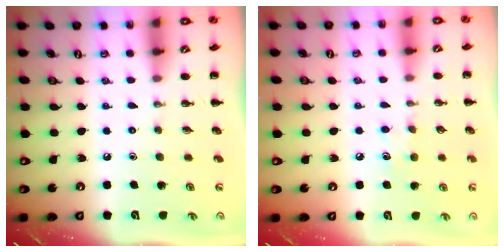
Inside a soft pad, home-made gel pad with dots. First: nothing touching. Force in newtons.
{"total": 5.6, "press": 5.4, "slide": 1.4}